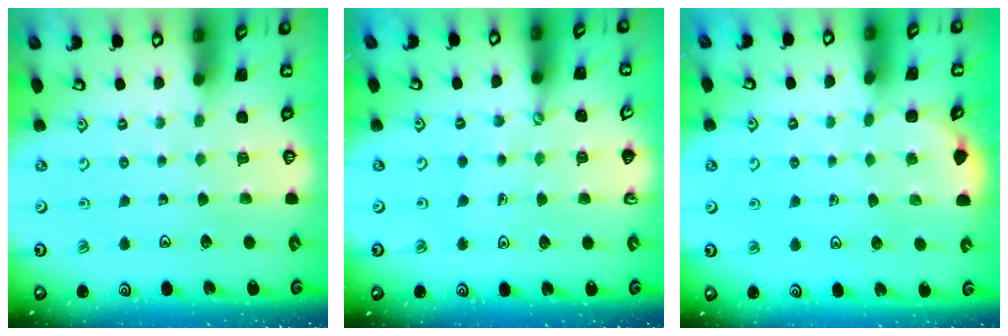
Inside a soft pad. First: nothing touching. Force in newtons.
{"total": 1.4, "press": 1.3, "slide": 0.1}
{"total": 1.7, "press": 1.6, "slide": 0.1}